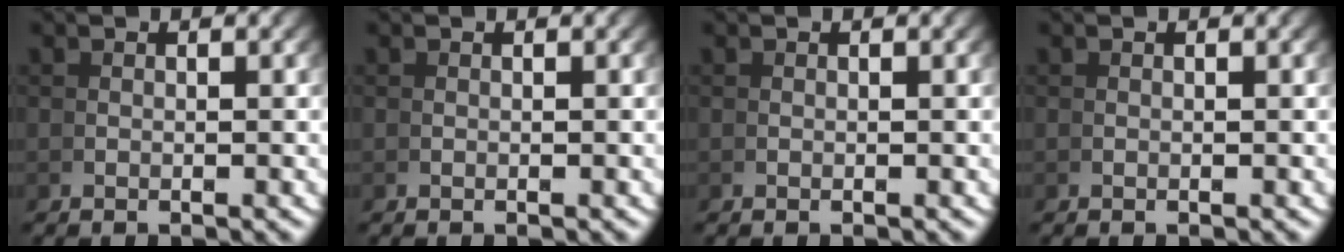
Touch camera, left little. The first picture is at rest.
{"total": 0.0}
{"total": 0.0}
{"total": 0.0}